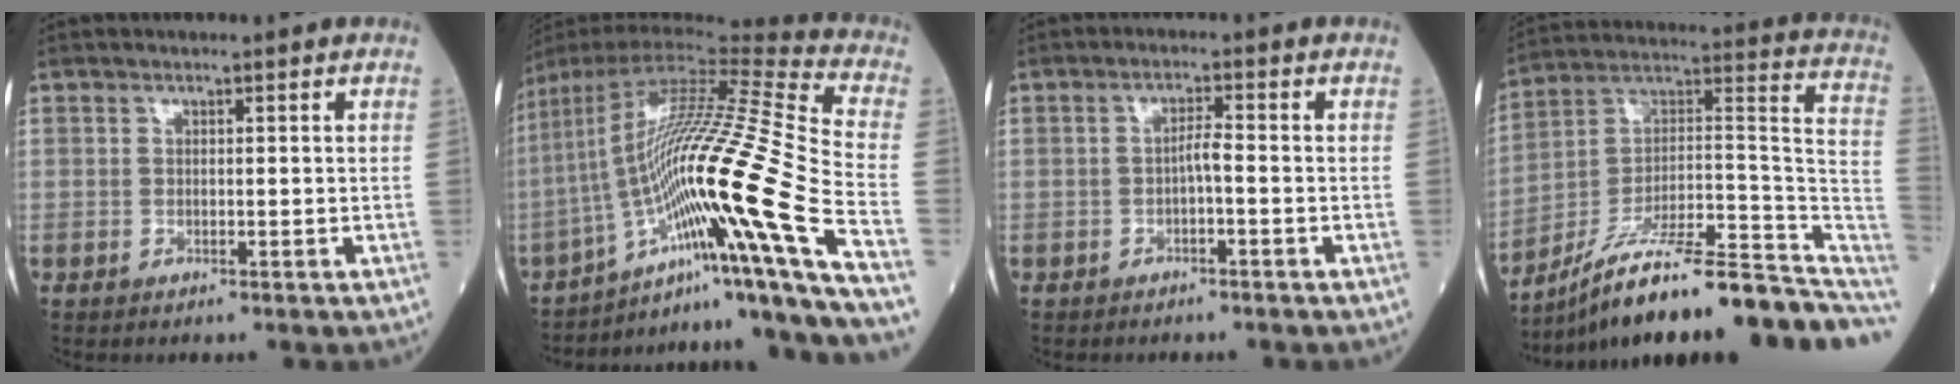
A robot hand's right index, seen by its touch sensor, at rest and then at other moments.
{"total": 29.3, "force": [-10.8, -1.7, 27.2], "torque": [-0.429, -0.014, -0.190]}
{"total": 2.0, "force": [-0.7, 0.1, 1.8], "torque": [-0.030, 0.003, -0.015]}
{"total": 24.8, "force": [-19.5, 3.8, 14.8], "torque": [-0.148, 0.032, -0.302]}